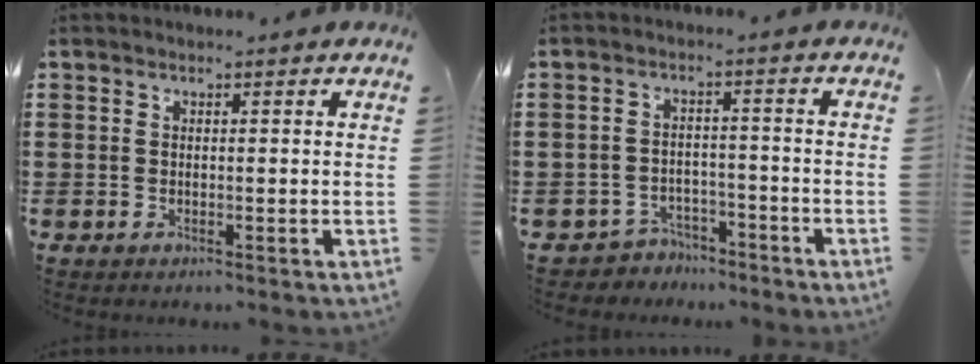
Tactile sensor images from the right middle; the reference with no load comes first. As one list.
[{"total": 3.4, "force": [-3.3, 1.0, -0.2], "torque": [-0.008, 0.002, -0.071]}]